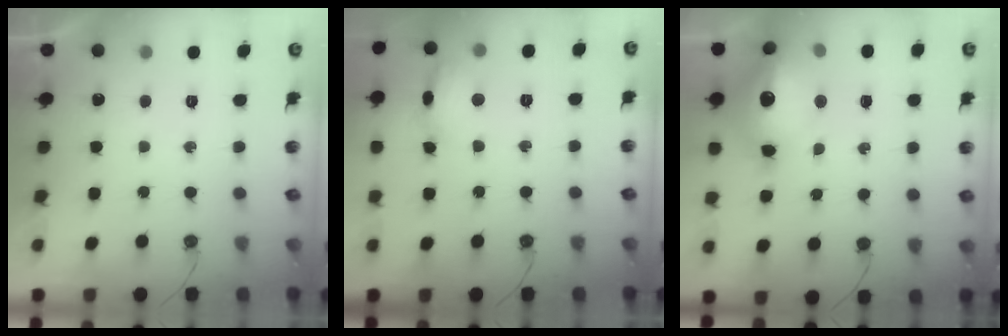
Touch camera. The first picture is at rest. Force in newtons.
{"total": 11.1, "press": 11.0, "slide": 1.0}
{"total": 18.5, "press": 18.0, "slide": 4.0}